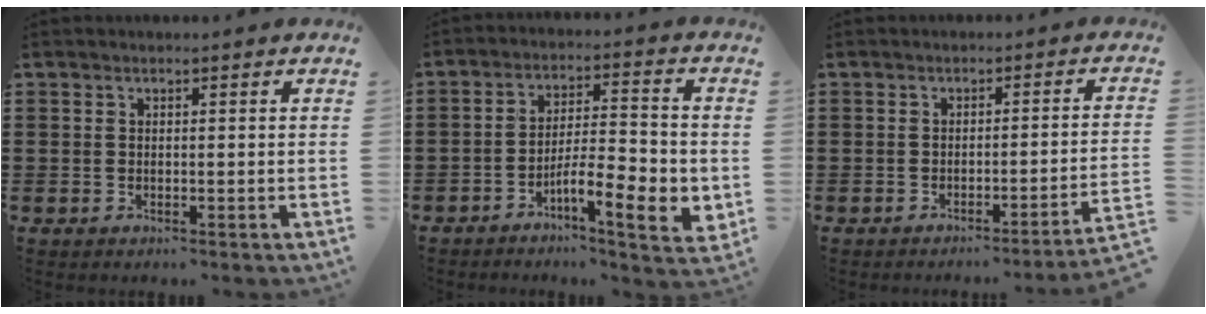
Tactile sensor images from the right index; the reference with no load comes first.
{"total": 9.0, "force": [-3.9, 2.1, 7.8], "torque": [-0.118, 0.003, -0.066]}
{"total": 2.1, "force": [-1.6, -0.7, 1.2], "torque": [-0.023, -0.003, -0.034]}